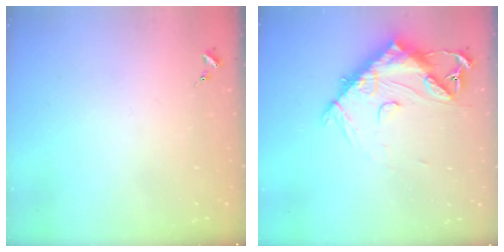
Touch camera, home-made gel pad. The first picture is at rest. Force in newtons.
{"total": 14.3, "press": 14.2, "slide": 1.3}